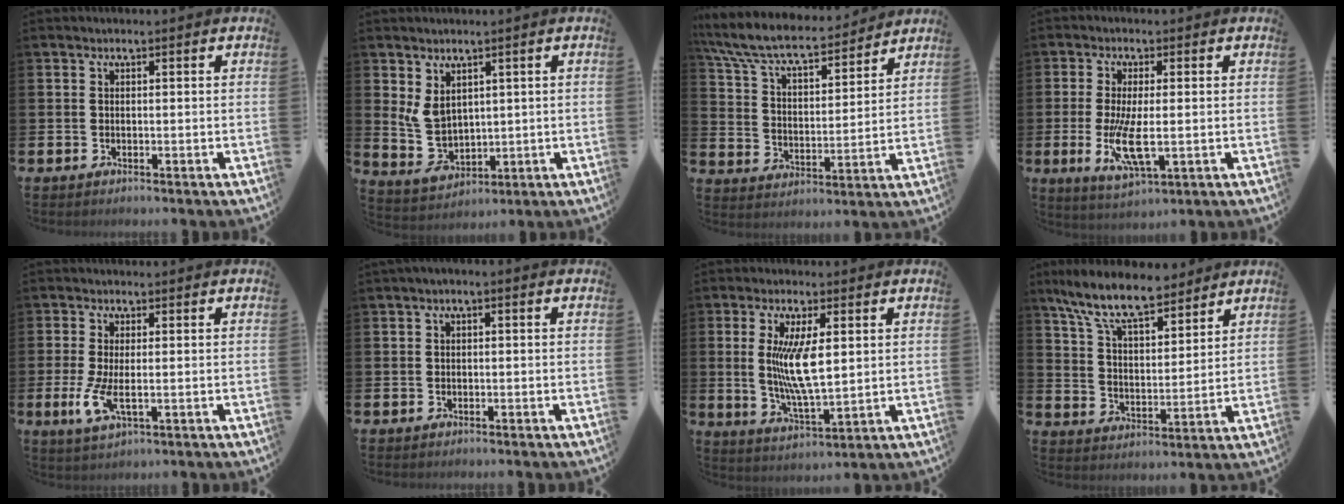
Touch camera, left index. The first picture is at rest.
{"total": 5.0, "force": [2.7, 3.3, 2.6], "torque": [-0.056, -0.005, 0.051]}
{"total": 8.5, "force": [7.7, 2.0, 3.0], "torque": [-0.100, -0.052, 0.134]}
{"total": 7.0, "force": [-0.5, 2.4, 6.5], "torque": [-0.122, -0.013, -0.011]}
{"total": 4.2, "force": [-0.4, 1.5, 4.0], "torque": [-0.073, -0.004, -0.007]}
{"total": 1.0, "force": [-0.7, 0.3, 0.7], "torque": [-0.010, 0.000, -0.014]}
{"total": 8.3, "force": [2.1, 2.6, 7.6], "torque": [-0.129, -0.005, 0.032]}
{"total": 10.6, "force": [8.9, 3.2, 4.8], "torque": [-0.121, -0.038, 0.162]}